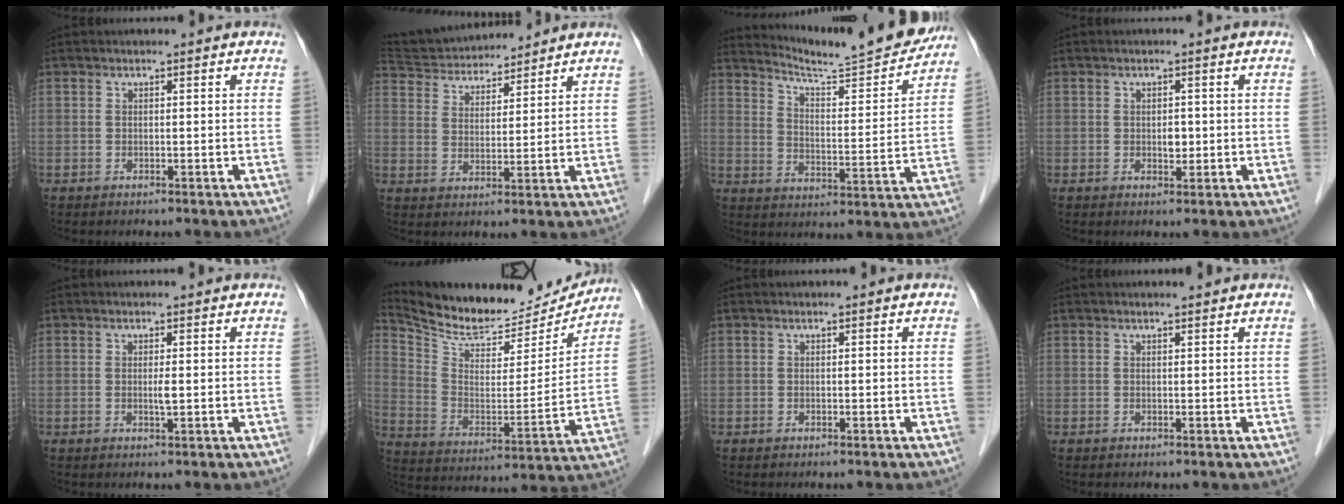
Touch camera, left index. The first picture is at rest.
{"total": 13.0, "force": [12.2, 2.9, 3.4], "torque": [-0.067, 0.034, 0.212]}
{"total": 16.4, "force": [15.7, 0.3, 4.8], "torque": [-0.081, -0.042, 0.220]}
{"total": 1.6, "force": [-0.1, 1.0, 1.3], "torque": [-0.020, 0.001, 0.001]}
{"total": 1.2, "force": [0.1, 0.0, 1.2], "torque": [-0.025, -0.002, 0.000]}
{"total": 19.0, "force": [18.0, 4.6, 4.1], "torque": [-0.076, -0.027, 0.279]}
{"total": 0.0}
{"total": 0.9, "force": [0.9, 0.0, 0.3], "torque": [-0.007, 0.005, 0.014]}